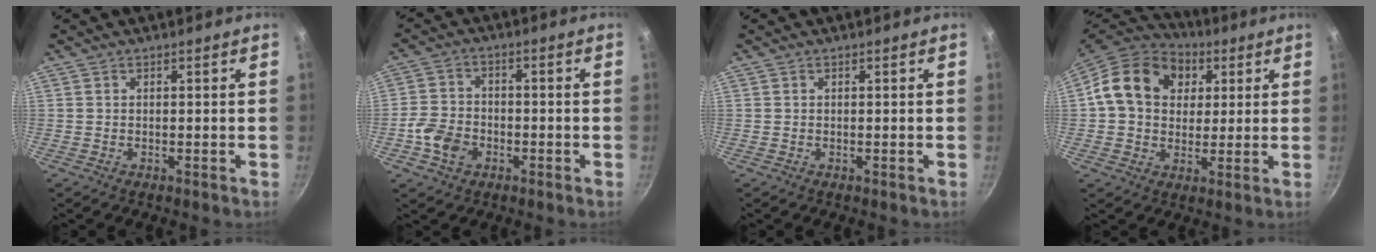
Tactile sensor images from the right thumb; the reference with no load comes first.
{"total": 6.7, "force": [-2.7, 5.1, 3.4], "torque": [-0.058, 0.021, -0.058]}
{"total": 0.0}
{"total": 17.2, "force": [4.6, 13.6, 9.4], "torque": [-0.150, 0.015, 0.065]}